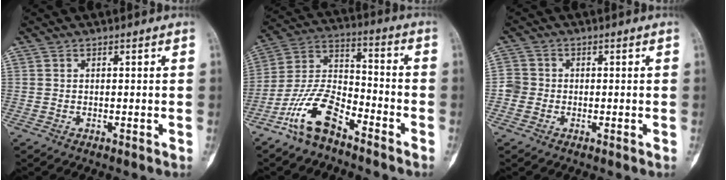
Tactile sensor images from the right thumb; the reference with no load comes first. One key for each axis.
{"total": 12.3, "fx": -8.2, "fy": 5.1, "fz": 7.6, "tx": -0.152, "ty": 0.068, "tz": -0.164}
{"total": 2.7, "fx": -0.5, "fy": 2.5, "fz": 0.5, "tx": 0.004, "ty": 0.008, "tz": -0.016}